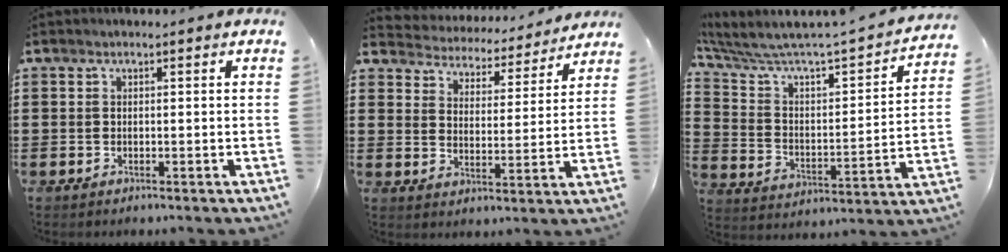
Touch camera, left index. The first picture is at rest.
{"total": 4.0, "force": [3.9, 0.3, -0.4], "torque": [-0.020, -0.036, 0.062]}
{"total": 4.2, "force": [3.8, 0.6, 1.8], "torque": [-0.060, -0.048, 0.053]}